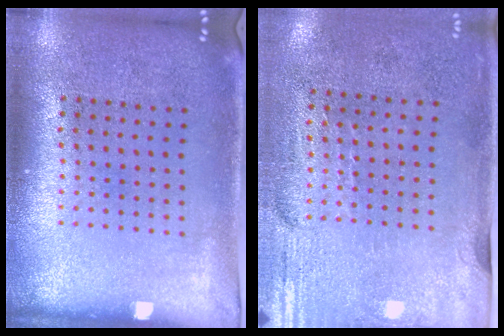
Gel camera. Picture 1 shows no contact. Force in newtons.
{"total": 2.9, "press": 2.4, "slide": 1.6}